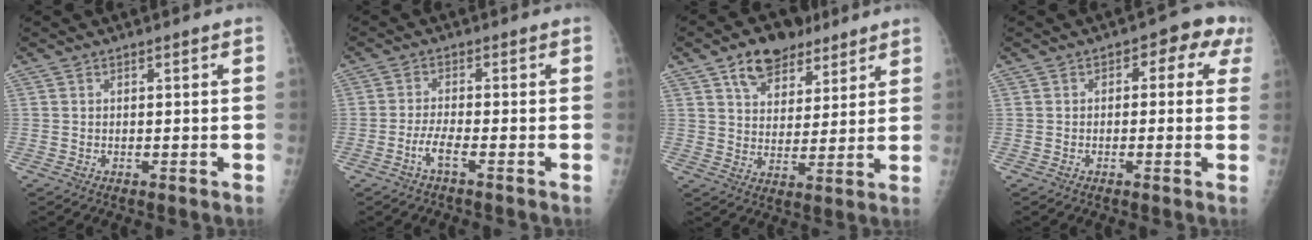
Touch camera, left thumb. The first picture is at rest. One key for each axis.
{"total": 4.5, "fx": -2.7, "fy": 1.1, "fz": 3.4, "tx": -0.075, "ty": 0.017, "tz": -0.052}
{"total": 10.8, "fx": 6.7, "fy": 6.9, "fz": 5.0, "tx": -0.048, "ty": -0.023, "tz": 0.111}
{"total": 5.3, "fx": 1.4, "fy": 3.2, "fz": 4.0, "tx": -0.008, "ty": 0.023, "tz": 0.005}